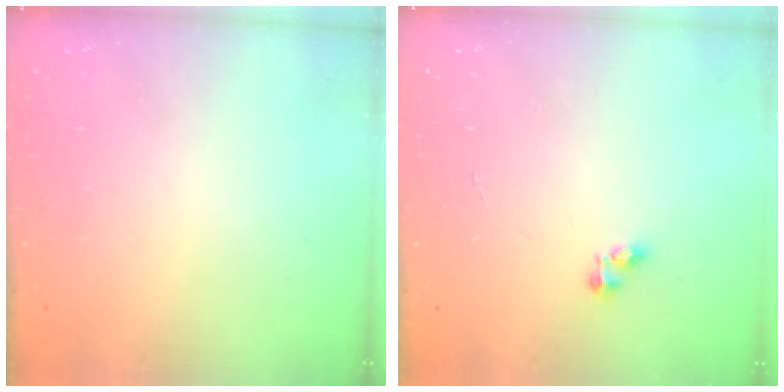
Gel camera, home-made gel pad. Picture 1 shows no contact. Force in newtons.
{"total": 2.1, "press": 2.0, "slide": 0.3}